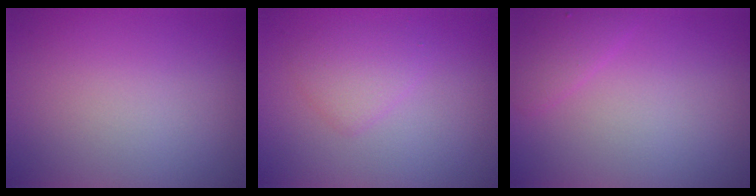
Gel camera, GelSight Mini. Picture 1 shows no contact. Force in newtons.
{"total": 2.0, "press": 2.0, "slide": 0.1}
{"total": 1.4, "press": 1.4, "slide": 0.1}